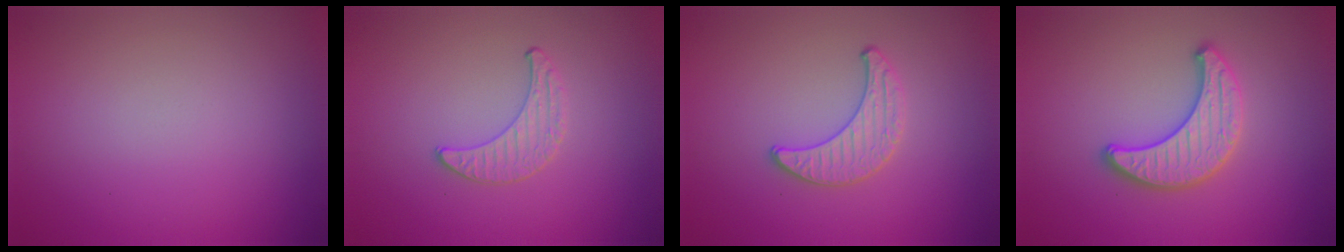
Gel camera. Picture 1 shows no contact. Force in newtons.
{"total": 1.0, "press": 1.0, "slide": 0.3}
{"total": 1.5, "press": 1.5, "slide": 0.1}
{"total": 3.4, "press": 3.4, "slide": 0.2}